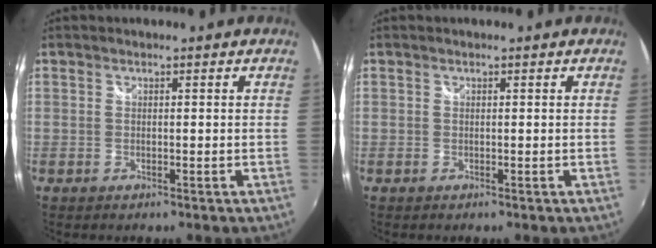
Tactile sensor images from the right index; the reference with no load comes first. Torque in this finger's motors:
{"motor_torque": [0.24, 0.29, -0.03, 0.01]}